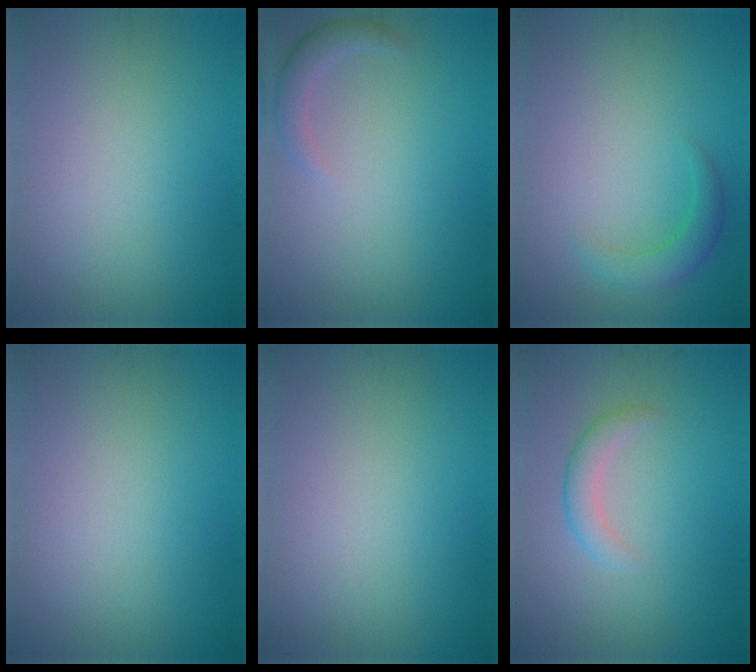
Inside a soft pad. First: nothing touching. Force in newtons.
{"total": 1.9, "press": 1.9, "slide": 0.3}
{"total": 2.3, "press": 2.3, "slide": 0.0}
{"total": 0.0}
{"total": 0.0}
{"total": 2.0, "press": 2.0, "slide": 0.1}